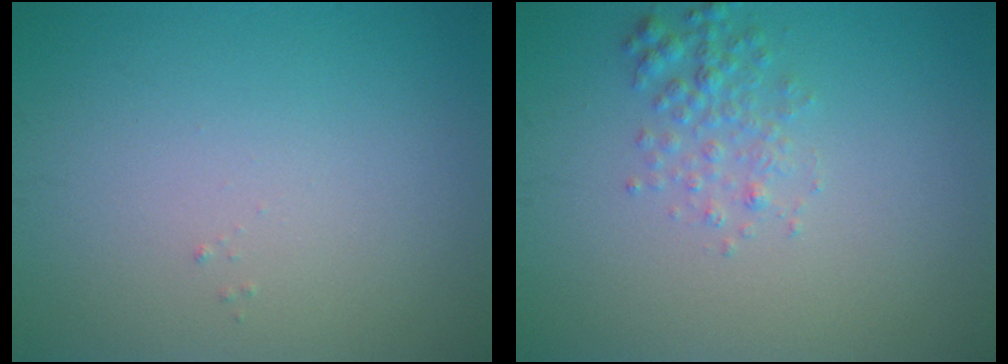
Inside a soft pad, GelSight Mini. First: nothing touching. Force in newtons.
{"total": 2.0, "press": 2.0, "slide": 0.1}